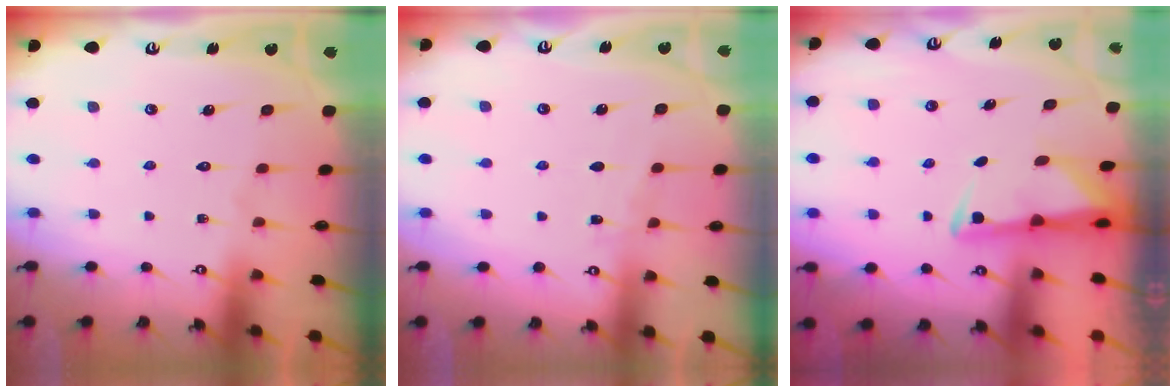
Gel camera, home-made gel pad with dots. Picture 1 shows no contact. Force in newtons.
{"total": 2.8, "press": 2.7, "slide": 0.4}
{"total": 3.0, "press": 2.9, "slide": 0.6}